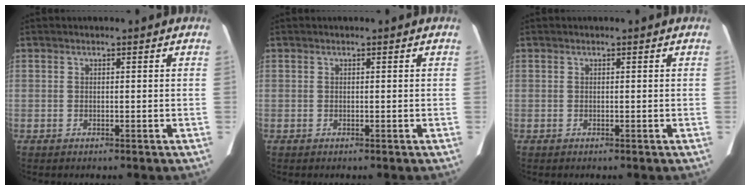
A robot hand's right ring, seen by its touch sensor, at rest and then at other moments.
{"total": 0.0}
{"total": 0.0}